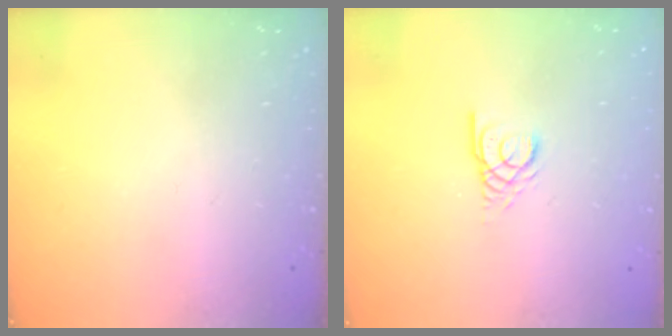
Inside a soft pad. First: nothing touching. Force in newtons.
{"total": 2.9, "press": 2.9, "slide": 0.1}